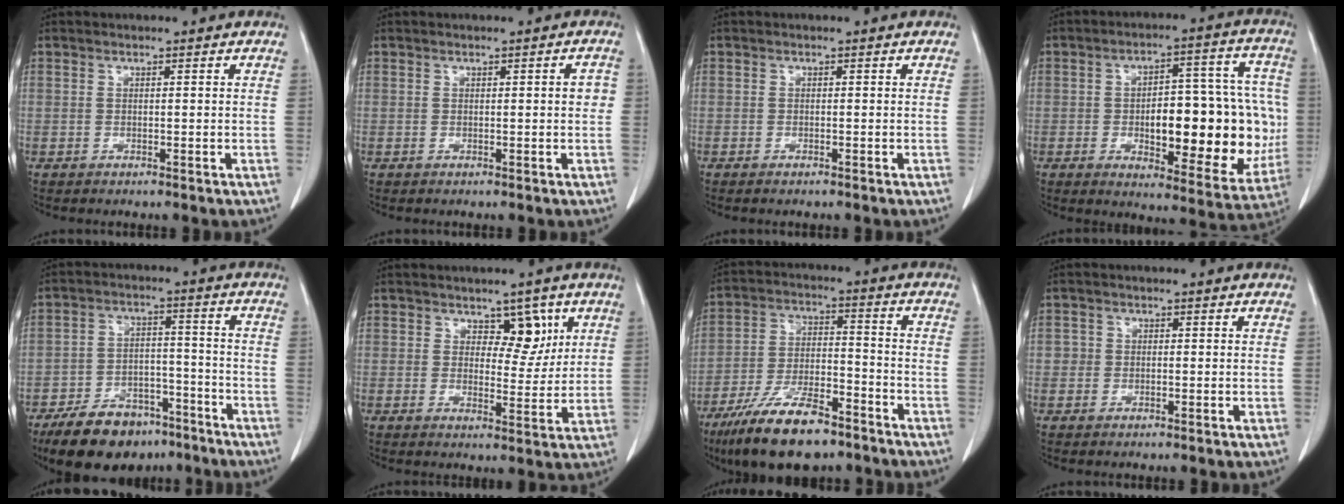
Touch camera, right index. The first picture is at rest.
{"total": 1.6, "force": [0.1, 0.4, 1.5], "torque": [-0.015, 0.004, 0.001]}
{"total": 0.7, "force": [-0.5, 0.2, 0.3], "torque": [-0.010, -0.002, -0.007]}
{"total": 19.7, "force": [-2.0, 7.3, 18.2], "torque": [-0.208, 0.027, -0.010]}
{"total": 12.6, "force": [-9.4, 6.4, 5.3], "torque": [-0.081, 0.012, -0.152]}
{"total": 5.1, "force": [2.6, 2.8, 3.3], "torque": [-0.033, -0.003, 0.039]}
{"total": 14.4, "force": [-10.3, 4.2, 9.1], "torque": [-0.177, -0.015, -0.186]}
{"total": 1.5, "force": [0.0, 1.5, 0.2], "torque": [0.004, 0.005, -0.002]}